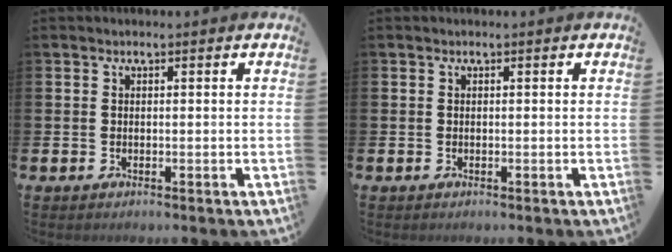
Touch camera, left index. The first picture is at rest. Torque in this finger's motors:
{"motor_torque": [-0.13, -0.06, 0.03, 0.02]}